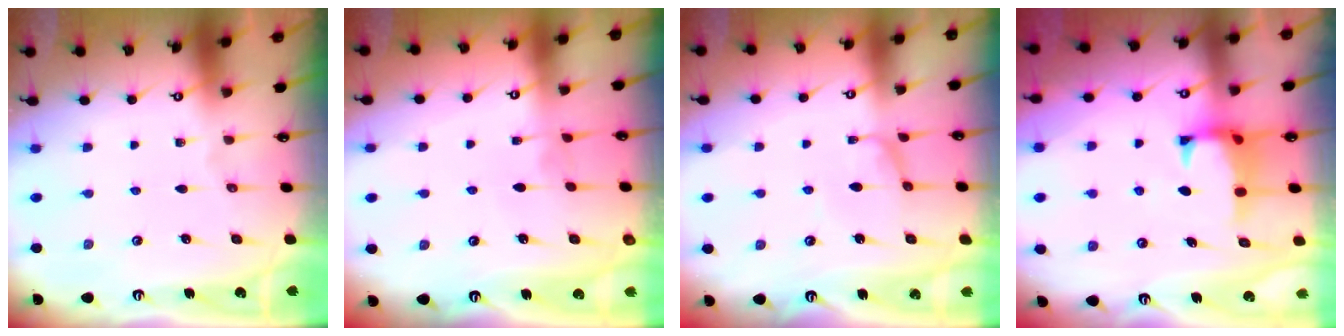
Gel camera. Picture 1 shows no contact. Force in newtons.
{"total": 2.7, "press": 2.6, "slide": 0.2}
{"total": 0.0}
{"total": 0.8, "press": 0.2, "slide": 0.8}